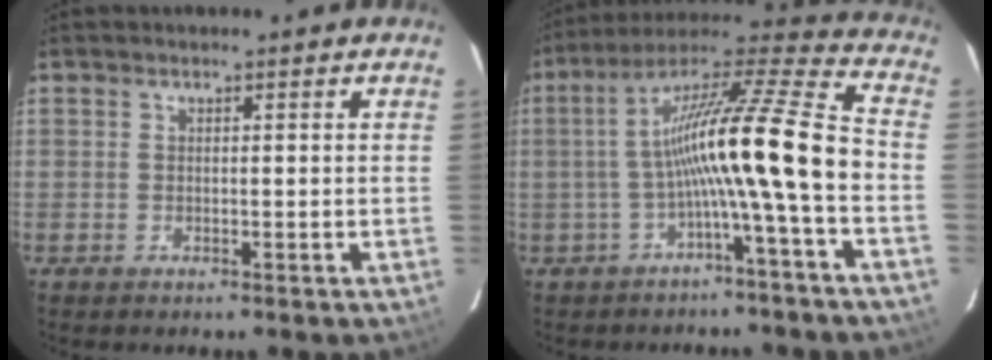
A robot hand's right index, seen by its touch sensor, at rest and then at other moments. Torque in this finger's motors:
{"motor_torque": [0.74, -0.21, 1.05, 0.21]}